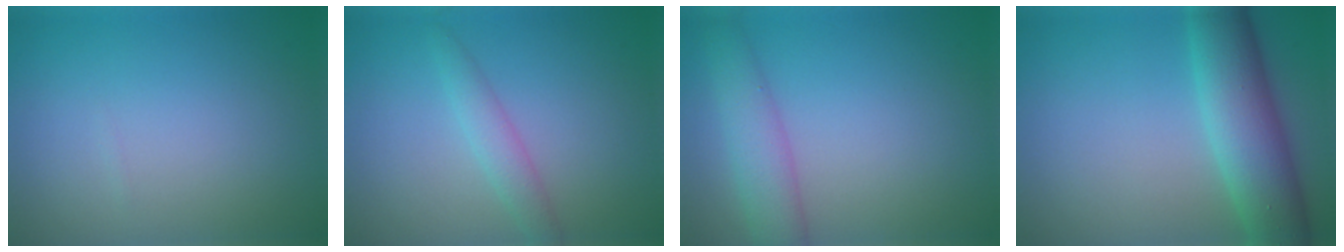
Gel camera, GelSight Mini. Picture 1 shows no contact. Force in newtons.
{"total": 2.1, "press": 2.1, "slide": 0.1}
{"total": 3.7, "press": 3.7, "slide": 0.2}
{"total": 7.5, "press": 7.5, "slide": 0.1}